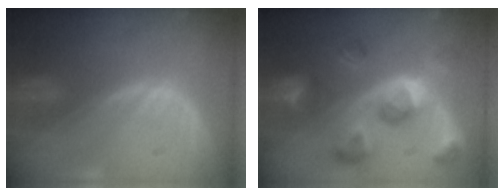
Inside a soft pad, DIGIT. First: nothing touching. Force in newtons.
{"total": 9.7, "press": 8.7, "slide": 4.3}